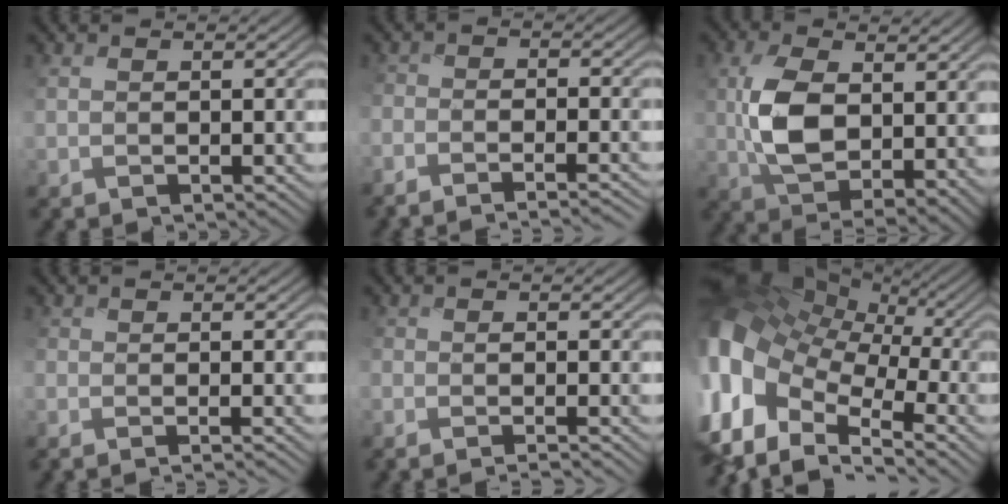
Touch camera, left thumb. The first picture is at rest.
{"total": 5.4, "force": [-4.5, 1.4, 2.7], "torque": [-0.043, -0.012, -0.060]}
{"total": 10.3, "force": [1.9, 5.6, 8.5], "torque": [-0.183, -0.001, 0.040]}
{"total": 2.9, "force": [-2.0, 0.8, 2.0], "torque": [-0.022, -0.008, -0.021]}
{"total": 3.5, "force": [-2.7, 0.8, 2.1], "torque": [-0.028, -0.004, -0.038]}
{"total": 17.6, "force": [-1.8, 13.1, 11.5], "torque": [-0.302, -0.016, -0.011]}